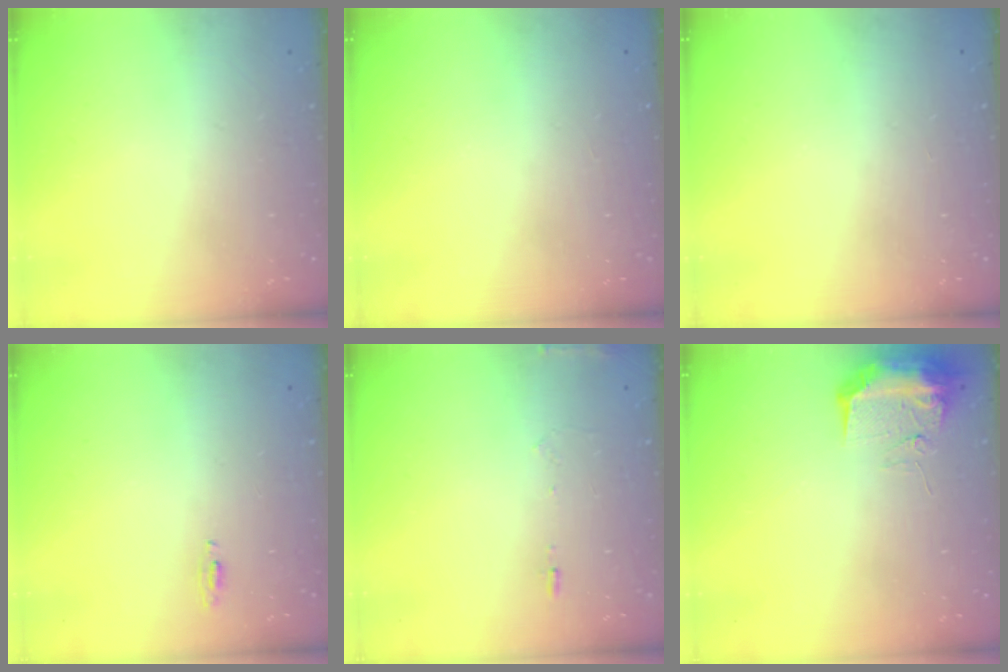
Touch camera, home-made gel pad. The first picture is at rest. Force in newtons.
{"total": 0.0}
{"total": 0.0}
{"total": 3.8, "press": 2.8, "slide": 2.6}
{"total": 6.4, "press": 6.2, "slide": 1.5}
{"total": 9.5, "press": 9.4, "slide": 1.4}